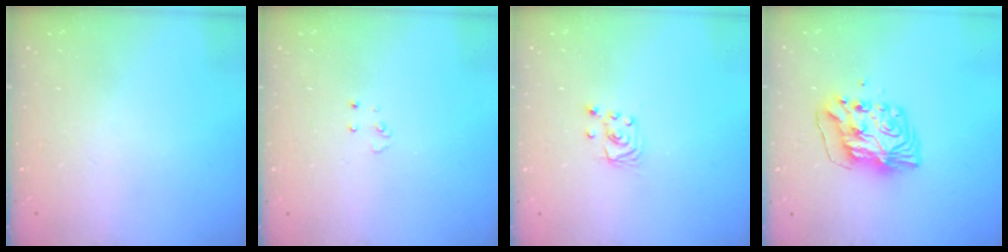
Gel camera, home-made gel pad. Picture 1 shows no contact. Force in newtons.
{"total": 2.9, "press": 2.9, "slide": 0.2}
{"total": 2.7, "press": 2.7, "slide": 0.2}
{"total": 8.6, "press": 8.5, "slide": 1.1}